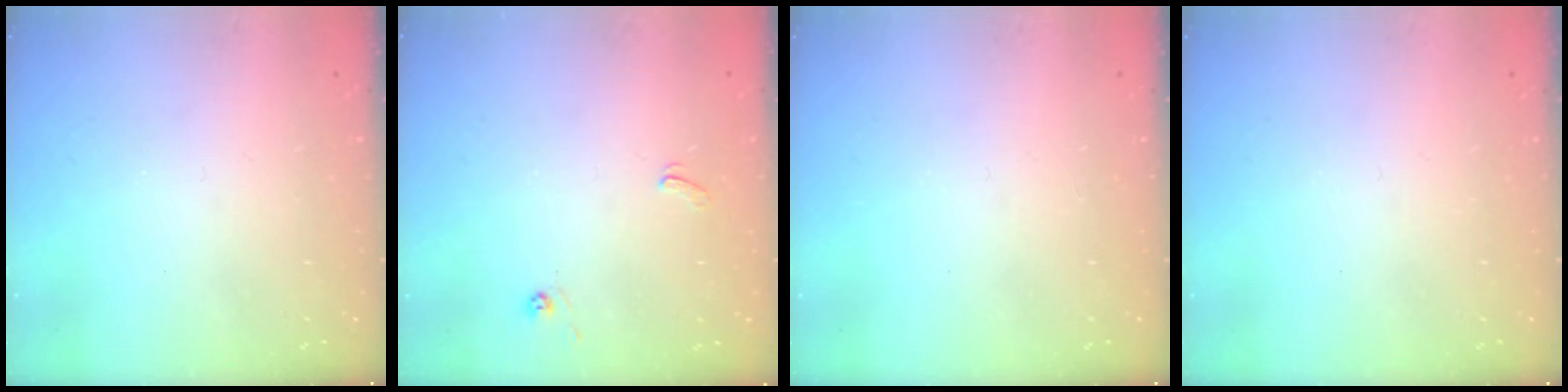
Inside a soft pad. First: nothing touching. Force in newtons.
{"total": 2.9, "press": 2.9, "slide": 0.3}
{"total": 0.0}
{"total": 0.0}